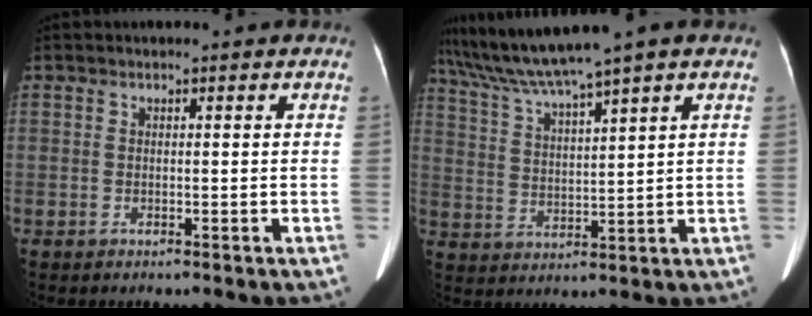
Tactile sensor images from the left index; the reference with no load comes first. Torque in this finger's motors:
{"motor_torque": [-0.15, -1.17, 0.46, 0.21]}